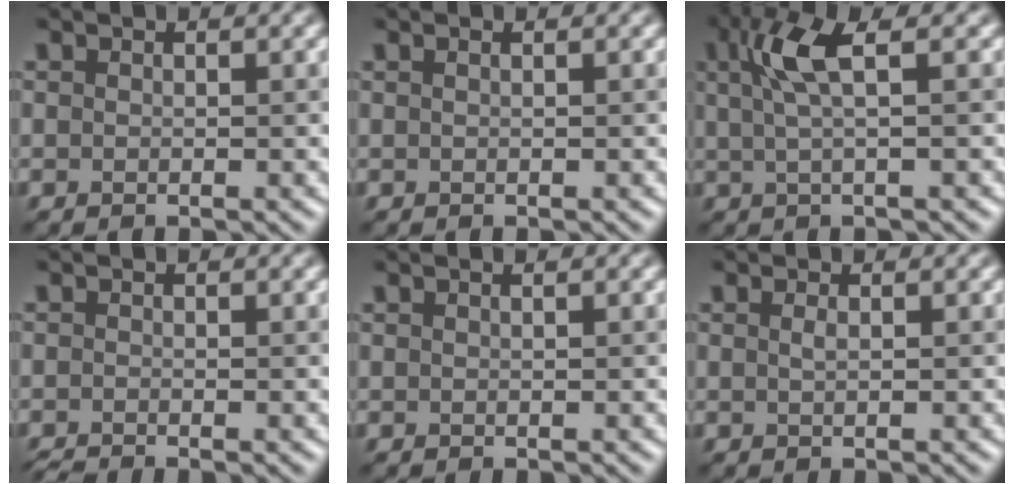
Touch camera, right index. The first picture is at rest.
{"total": 0.6, "force": [0.3, 0.3, 0.5], "torque": [-0.003, 0.004, 0.000]}
{"total": 3.9, "force": [1.2, 0.7, 3.6], "torque": [-0.073, 0.011, 0.029]}
{"total": 1.4, "force": [-1.3, 0.0, 0.2], "torque": [-0.001, -0.004, -0.022]}
{"total": 0.6, "force": [0.3, 0.2, 0.5], "torque": [-0.002, 0.005, -0.001]}
{"total": 0.7, "force": [0.2, 0.2, 0.6], "torque": [-0.008, 0.010, 0.005]}